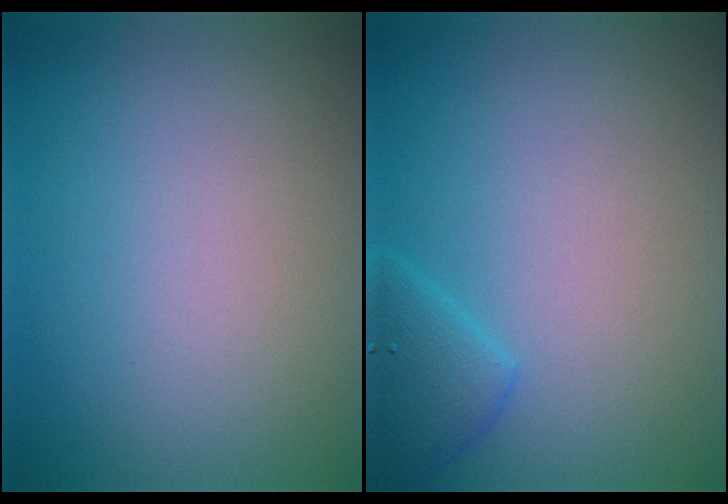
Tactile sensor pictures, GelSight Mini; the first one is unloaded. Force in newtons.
{"total": 2.2, "press": 2.2, "slide": 0.3}